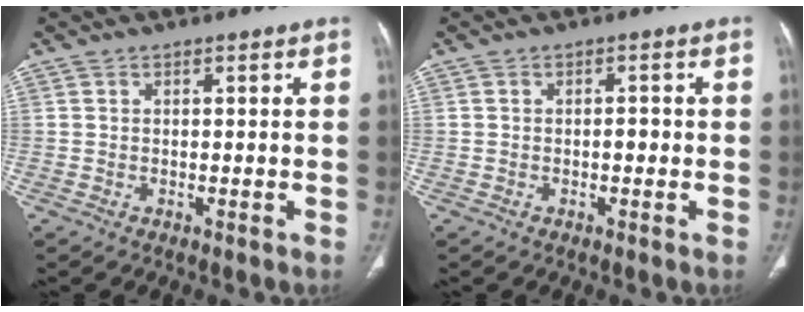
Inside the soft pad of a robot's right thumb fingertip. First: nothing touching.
{"total": 1.1, "force": [-0.2, 0.6, 0.9], "torque": [-0.008, 0.003, -0.006]}